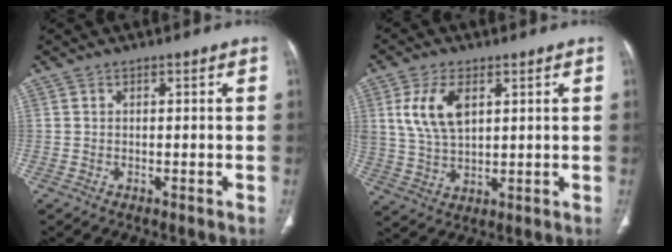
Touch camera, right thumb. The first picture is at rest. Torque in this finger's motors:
{"motor_torque": [0.66, 0.65, 1.02, 0.65, 0.27]}